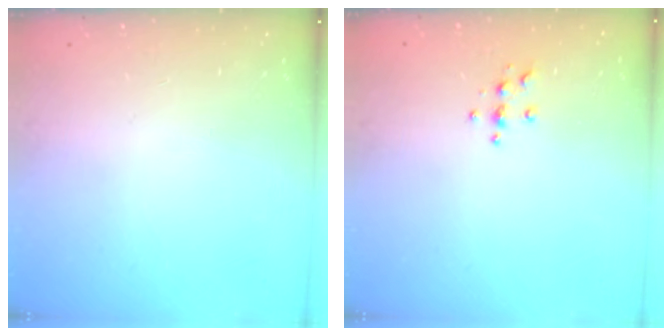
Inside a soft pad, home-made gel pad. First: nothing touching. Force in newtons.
{"total": 3.9, "press": 3.9, "slide": 0.4}